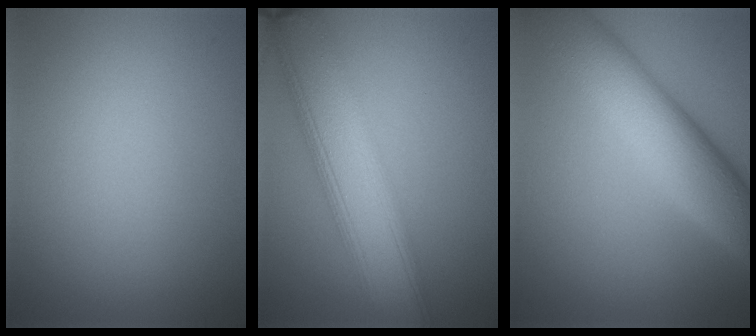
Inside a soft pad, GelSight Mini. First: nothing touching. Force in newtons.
{"total": 9.9, "press": 9.9, "slide": 0.5}
{"total": 8.9, "press": 8.9, "slide": 0.2}